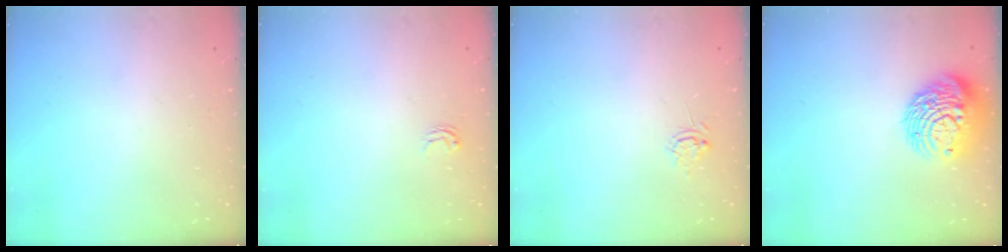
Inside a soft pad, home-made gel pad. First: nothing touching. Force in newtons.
{"total": 2.1, "press": 2.1, "slide": 0.2}
{"total": 3.9, "press": 3.9, "slide": 0.2}
{"total": 12.8, "press": 12.7, "slide": 1.9}